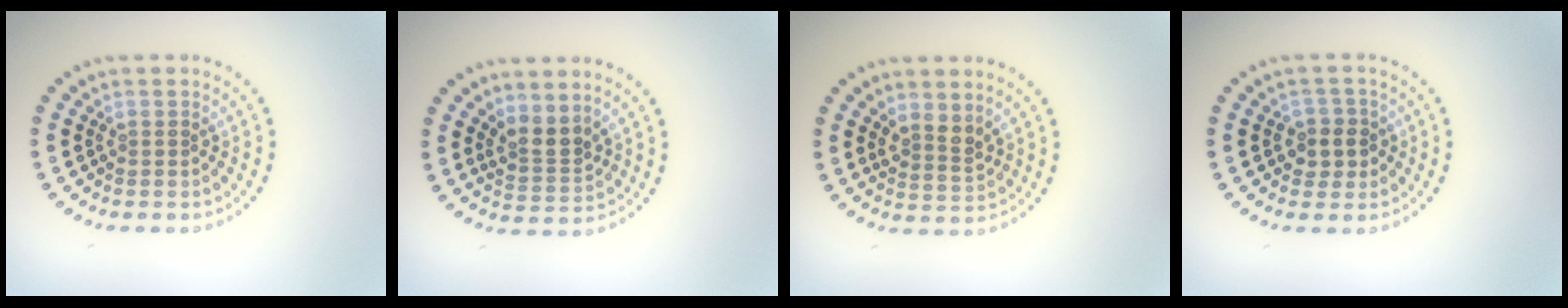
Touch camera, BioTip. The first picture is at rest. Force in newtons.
{"total": 2.6, "press": 2.0, "slide": 1.6}
{"total": 2.2, "press": 1.7, "slide": 1.4}
{"total": 2.4, "press": 2.2, "slide": 0.9}